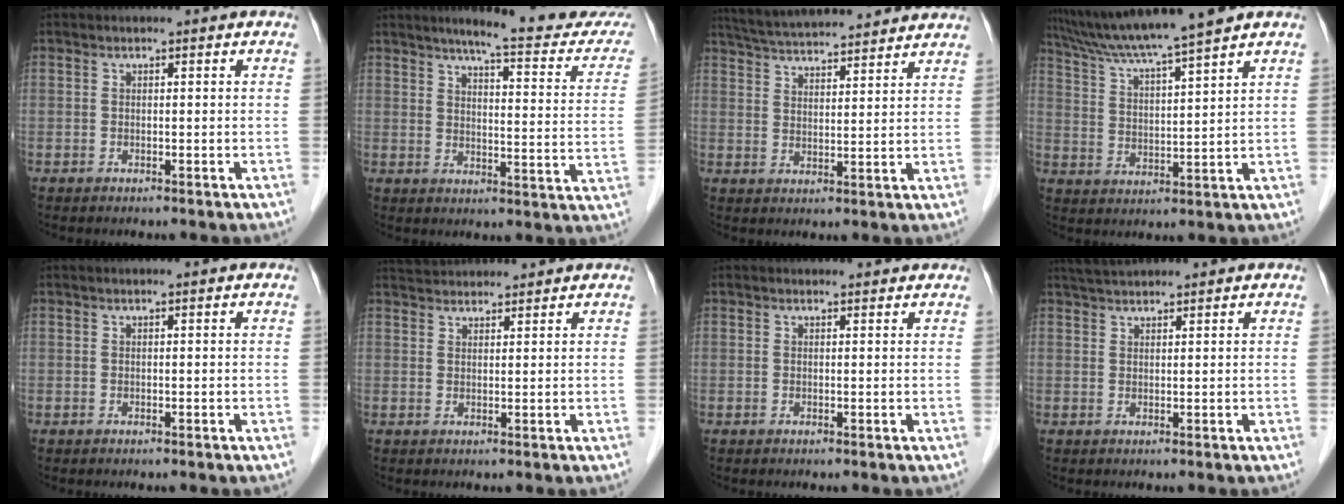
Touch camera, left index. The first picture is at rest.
{"total": 16.9, "force": [14.9, 1.2, 7.9], "torque": [-0.090, -0.050, 0.171]}
{"total": 15.7, "force": [14.4, 1.5, 6.2], "torque": [-0.110, 0.034, 0.212]}
{"total": 12.2, "force": [10.4, -1.7, 6.1], "torque": [-0.109, 0.011, 0.178]}
{"total": 0.0}
{"total": 4.9, "force": [4.8, 0.3, 0.9], "torque": [-0.020, 0.033, 0.078]}
{"total": 2.4, "force": [2.3, 0.3, 0.3], "torque": [-0.010, 0.007, 0.021]}
{"total": 3.6, "force": [3.4, -0.3, 1.3], "torque": [-0.021, 0.024, 0.064]}